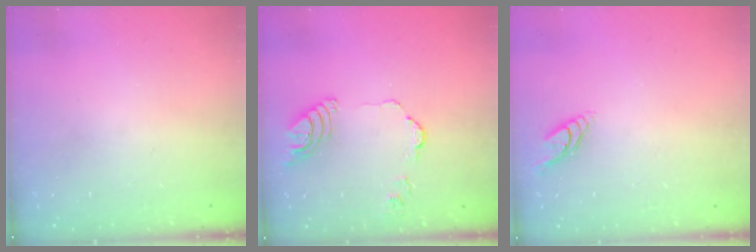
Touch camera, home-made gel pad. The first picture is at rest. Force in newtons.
{"total": 8.9, "press": 8.8, "slide": 1.0}
{"total": 5.5, "press": 5.5, "slide": 0.3}